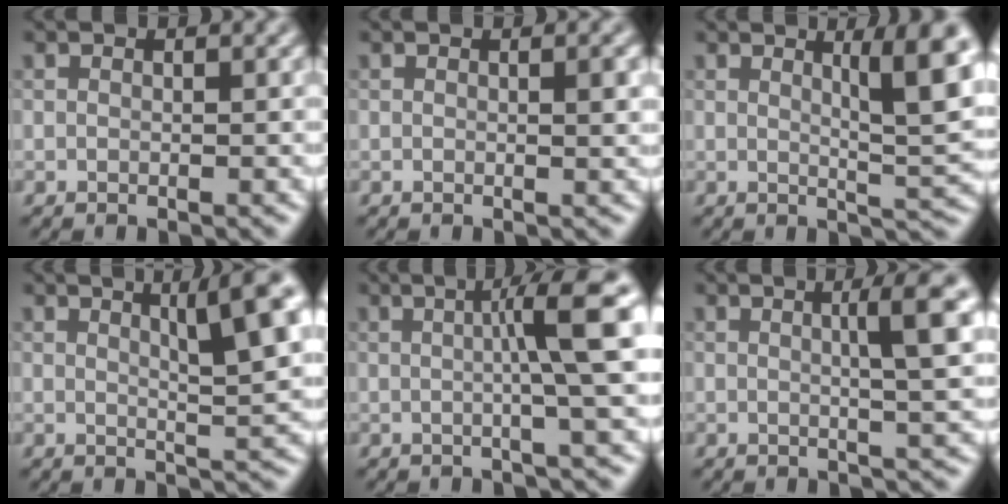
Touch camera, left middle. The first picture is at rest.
{"total": 1.3, "force": [0.2, 0.2, 1.3], "torque": [-0.018, 0.000, 0.001]}
{"total": 6.1, "force": [2.1, 1.1, 5.7], "torque": [-0.072, -0.006, 0.033]}
{"total": 6.8, "force": [2.8, 1.3, 6.1], "torque": [-0.070, 0.006, 0.045]}
{"total": 6.7, "force": [0.9, 0.6, 6.6], "torque": [-0.095, 0.014, 0.012]}
{"total": 5.1, "force": [1.1, 0.8, 4.9], "torque": [-0.066, 0.009, 0.017]}